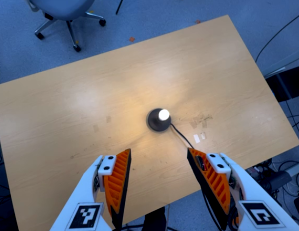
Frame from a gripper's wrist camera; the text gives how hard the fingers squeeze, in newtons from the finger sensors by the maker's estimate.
{"total": 0.0}